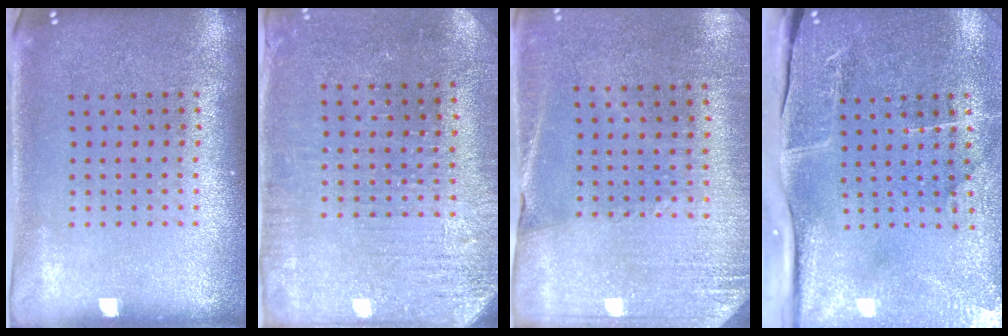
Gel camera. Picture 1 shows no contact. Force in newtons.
{"total": 3.1, "press": 2.8, "slide": 1.2}
{"total": 2.6, "press": 2.5, "slide": 0.8}
{"total": 4.8, "press": 3.9, "slide": 2.8}